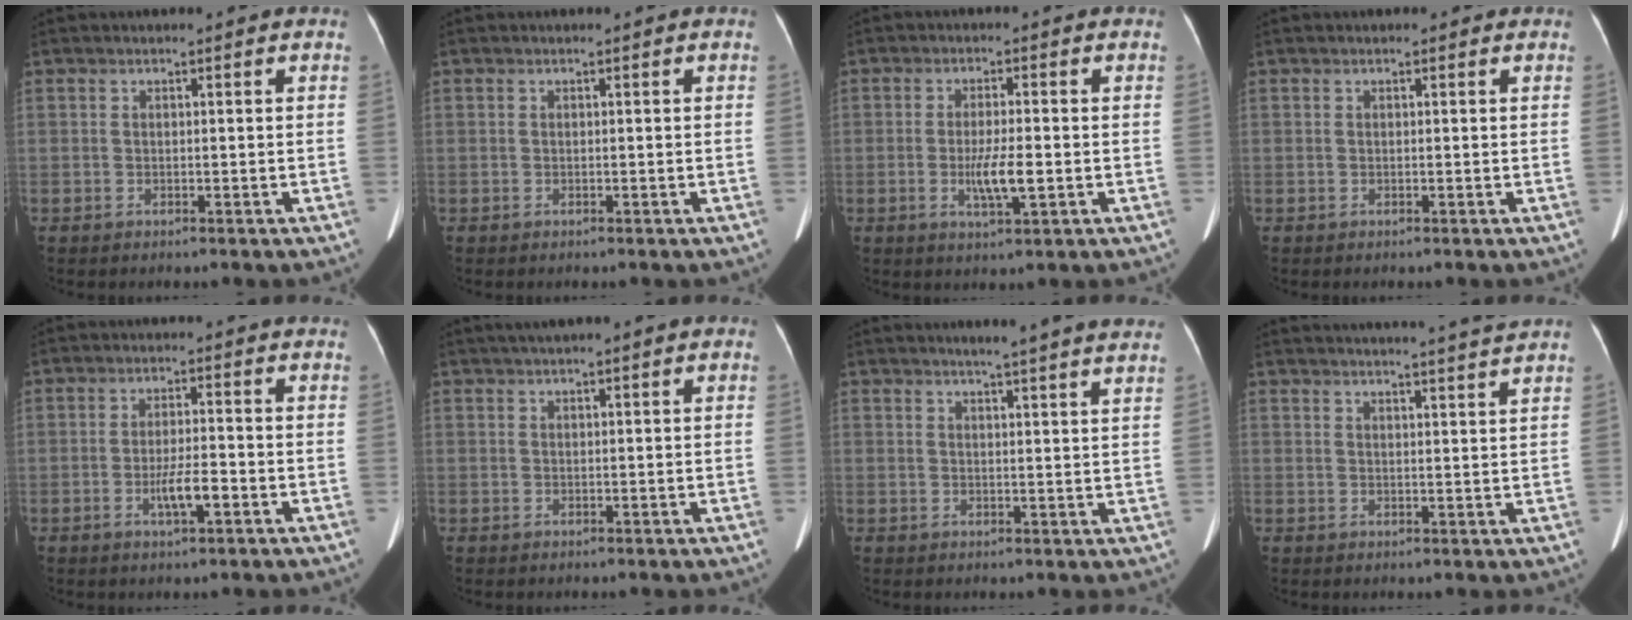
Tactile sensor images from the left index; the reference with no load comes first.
{"total": 0.0}
{"total": 4.8, "force": [-1.0, 0.5, 4.6], "torque": [-0.090, -0.008, -0.017]}
{"total": 0.7, "force": [0.5, 0.5, 0.2], "torque": [-0.005, 0.004, 0.002]}
{"total": 4.1, "force": [-1.7, 0.6, 3.7], "torque": [-0.069, -0.001, -0.031]}
{"total": 3.7, "force": [2.3, 0.8, 2.8], "torque": [-0.041, 0.028, 0.033]}
{"total": 8.9, "force": [7.7, -0.4, 4.5], "torque": [-0.057, 0.008, 0.078]}
{"total": 10.4, "force": [9.8, -1.5, 3.1], "torque": [-0.042, -0.012, 0.115]}